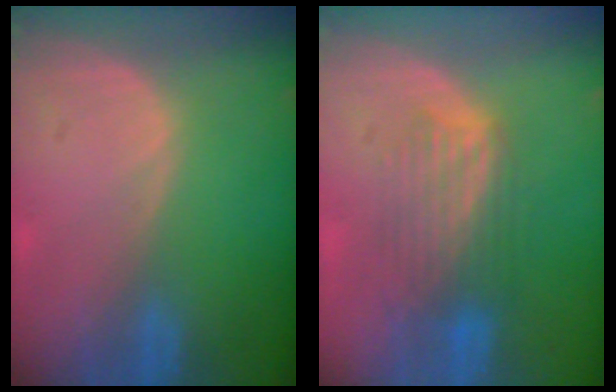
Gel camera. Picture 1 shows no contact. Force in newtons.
{"total": 6.0, "press": 6.0, "slide": 0.7}